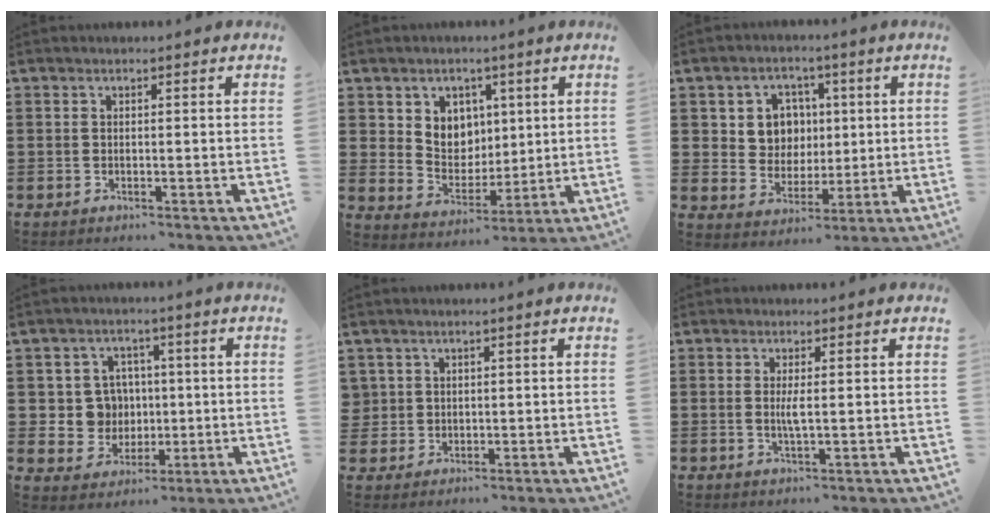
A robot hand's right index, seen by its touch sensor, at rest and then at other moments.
{"total": 5.9, "force": [2.6, 5.2, 0.8], "torque": [-0.032, -0.006, 0.046]}
{"total": 6.7, "force": [1.5, 6.1, 2.5], "torque": [-0.062, 0.013, 0.023]}
{"total": 6.7, "force": [0.8, 6.3, 2.0], "torque": [-0.059, 0.014, 0.017]}
{"total": 2.4, "force": [0.7, 2.3, 0.1], "torque": [-0.014, 0.011, 0.013]}
{"total": 2.3, "force": [0.1, 0.3, 2.3], "torque": [-0.045, -0.003, 0.001]}